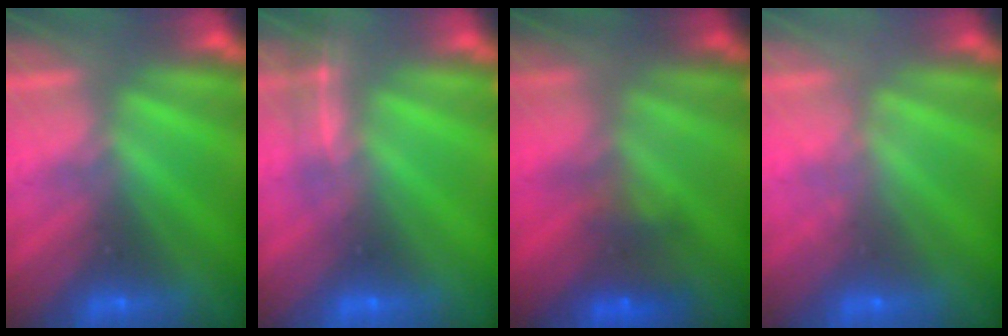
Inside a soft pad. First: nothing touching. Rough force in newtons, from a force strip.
{"total": 1.9}
{"total": 4.7}
{"total": 1.8}